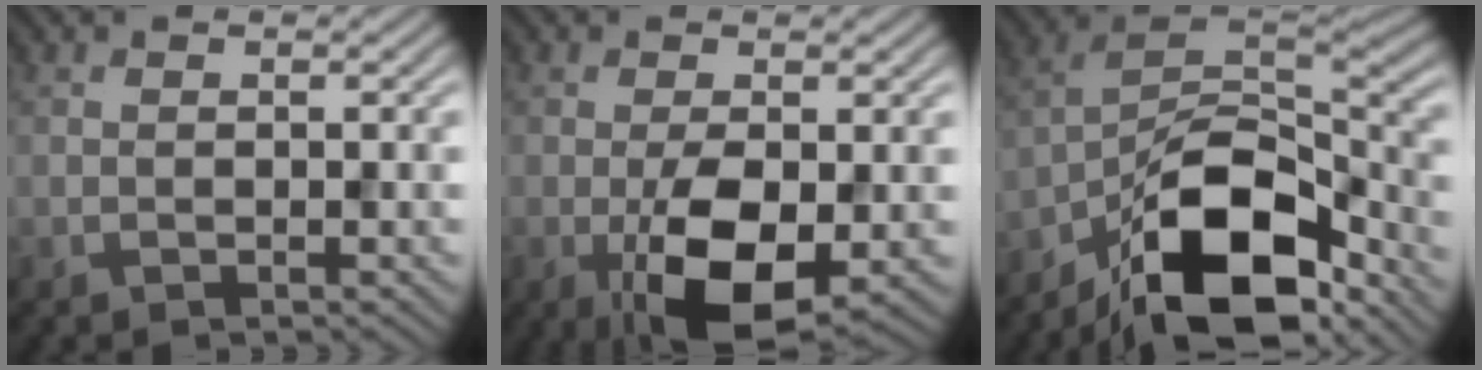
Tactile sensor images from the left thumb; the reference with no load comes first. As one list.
[{"total": 7.3, "force": [-2.1, 3.2, 6.3], "torque": [-0.117, -0.010, -0.035]}, {"total": 14.9, "force": [-9.5, 6.2, 9.7], "torque": [-0.170, -0.005, -0.189]}]